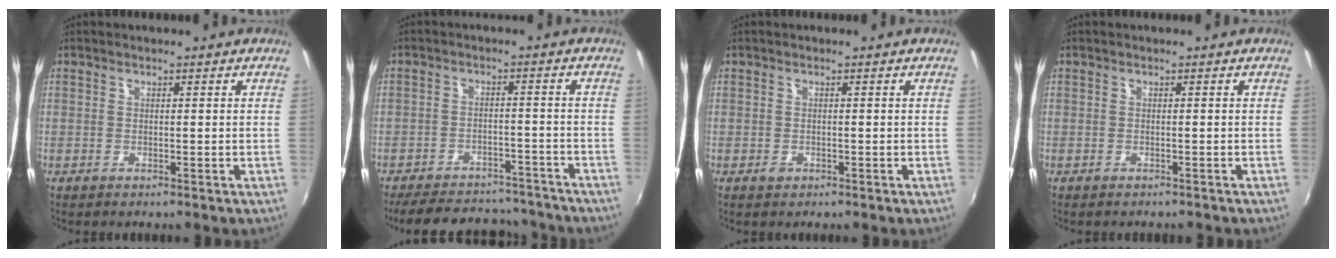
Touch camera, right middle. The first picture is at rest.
{"total": 18.3, "force": [-15.7, 7.0, 6.4], "torque": [-0.143, 0.026, -0.198]}
{"total": 1.0, "force": [-0.6, 0.8, 0.3], "torque": [-0.005, -0.002, -0.009]}
{"total": 1.2, "force": [-1.1, 0.5, 0.2], "torque": [-0.009, -0.005, -0.015]}